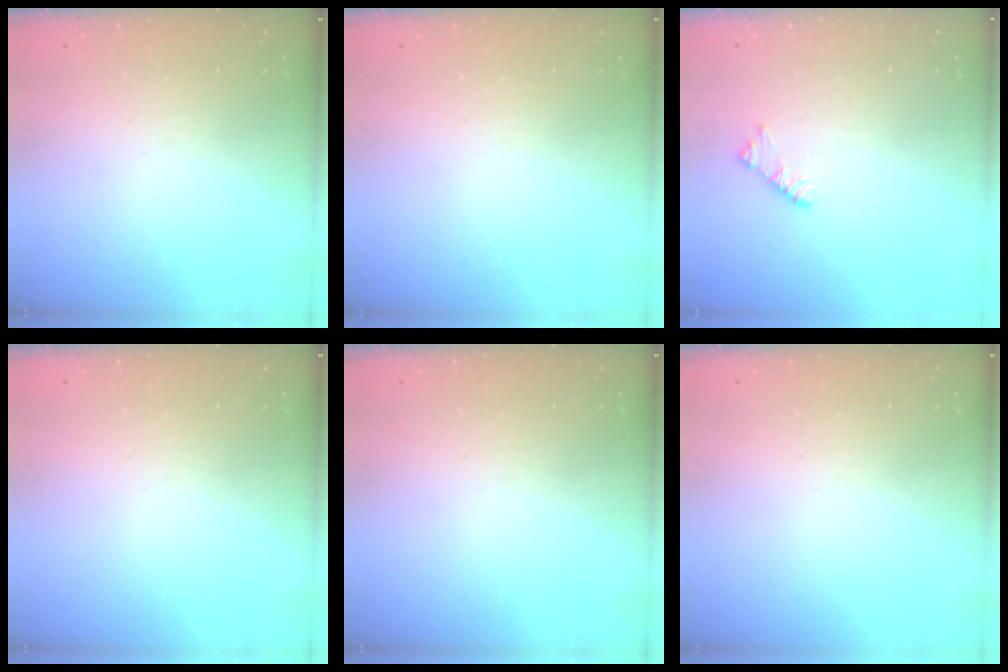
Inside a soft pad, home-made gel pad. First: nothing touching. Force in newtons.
{"total": 0.0}
{"total": 3.3, "press": 3.2, "slide": 0.6}
{"total": 0.0}
{"total": 0.0}
{"total": 0.0}